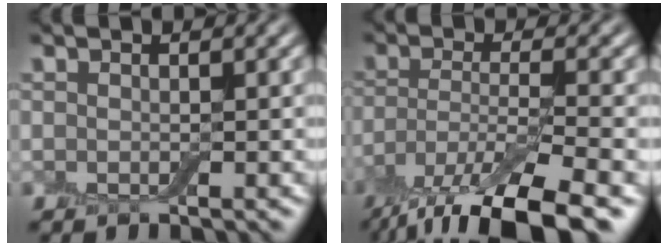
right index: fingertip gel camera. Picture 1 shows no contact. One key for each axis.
{"total": 10.6, "fx": -7.0, "fy": 3.1, "fz": 7.3, "tx": -0.133, "ty": -0.021, "tz": -0.127}